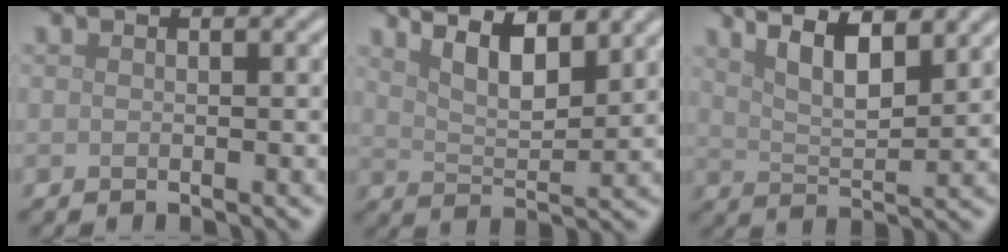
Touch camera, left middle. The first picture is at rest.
{"total": 5.8, "force": [3.9, 1.8, 3.8], "torque": [-0.063, 0.011, 0.054]}
{"total": 6.4, "force": [4.3, 1.9, 4.4], "torque": [-0.069, 0.015, 0.057]}